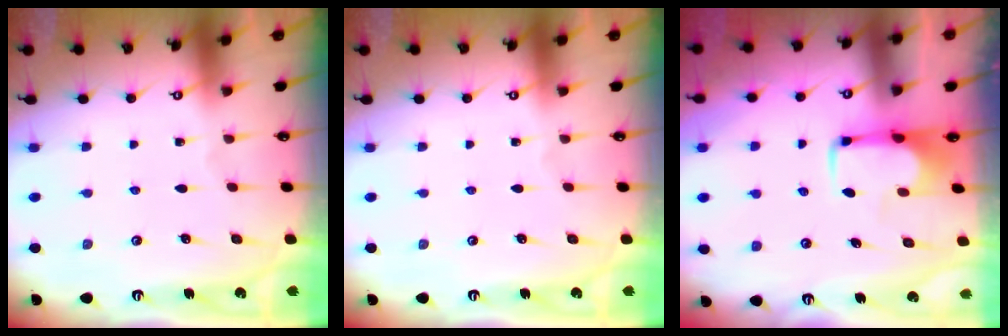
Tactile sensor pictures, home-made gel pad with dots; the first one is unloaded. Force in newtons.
{"total": 0.0}
{"total": 2.0, "press": 2.0, "slide": 0.4}